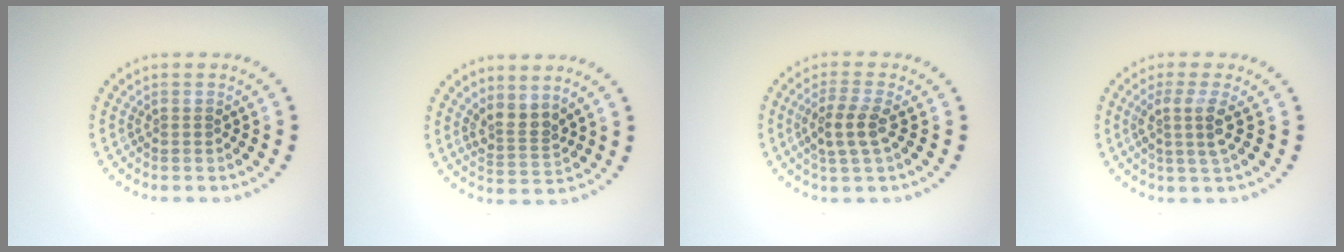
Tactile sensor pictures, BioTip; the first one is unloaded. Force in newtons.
{"total": 2.5, "press": 1.8, "slide": 1.7}
{"total": 2.8, "press": 2.6, "slide": 1.2}
{"total": 2.7, "press": 2.0, "slide": 1.9}